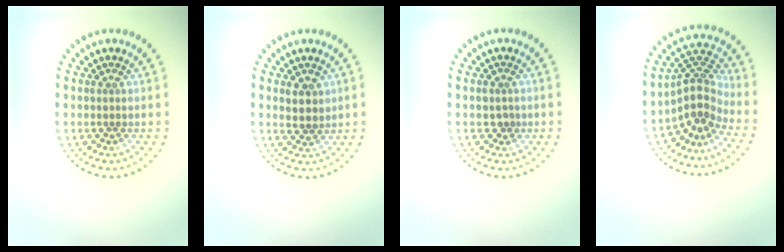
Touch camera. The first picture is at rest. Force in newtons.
{"total": 2.3, "press": 2.1, "slide": 1.0}
{"total": 1.2, "press": 1.1, "slide": 0.3}
{"total": 3.8, "press": 2.8, "slide": 2.6}